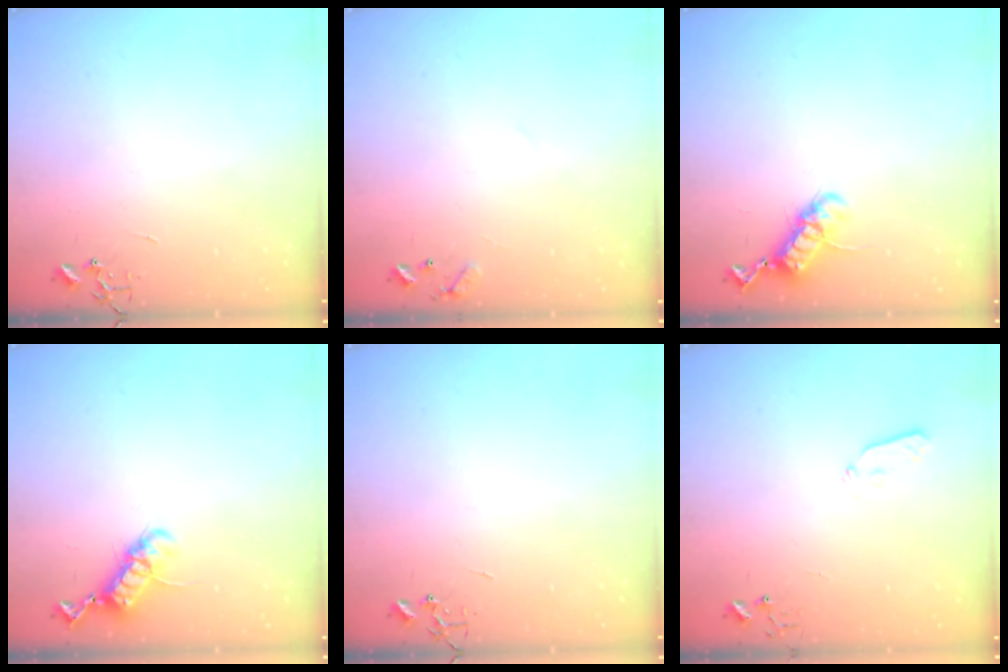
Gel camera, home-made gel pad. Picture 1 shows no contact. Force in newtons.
{"total": 7.2, "press": 7.2, "slide": 0.5}
{"total": 11.8, "press": 11.7, "slide": 1.4}
{"total": 11.8, "press": 11.7, "slide": 1.4}
{"total": 0.0}
{"total": 4.8, "press": 4.7, "slide": 0.7}